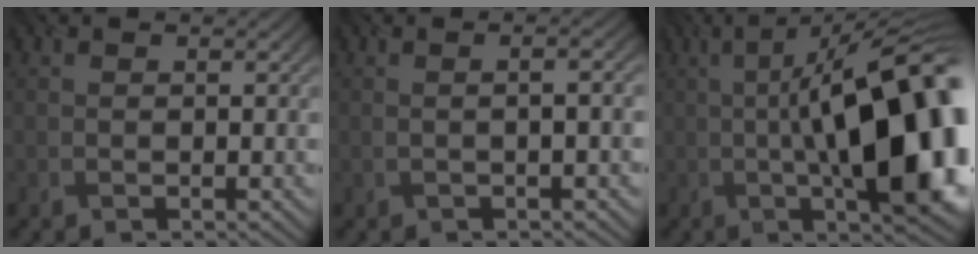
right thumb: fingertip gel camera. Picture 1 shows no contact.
{"total": 2.9, "force": [-0.2, 0.8, 2.8], "torque": [-0.027, 0.013, -0.011]}
{"total": 18.9, "force": [-1.7, 5.9, 17.9], "torque": [-0.243, 0.013, -0.017]}